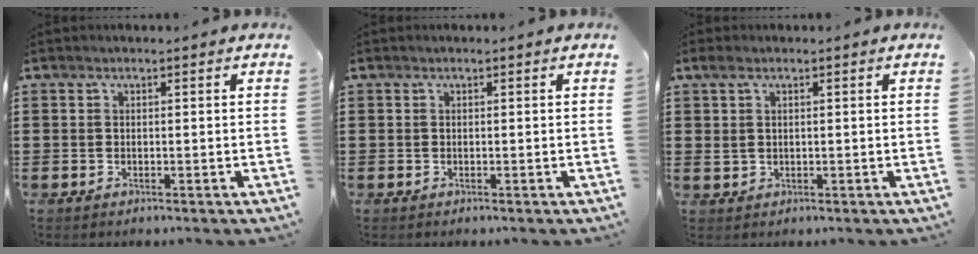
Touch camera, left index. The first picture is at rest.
{"total": 0.0}
{"total": 1.8, "force": [0.4, 1.2, 1.3], "torque": [-0.030, 0.007, 0.006]}